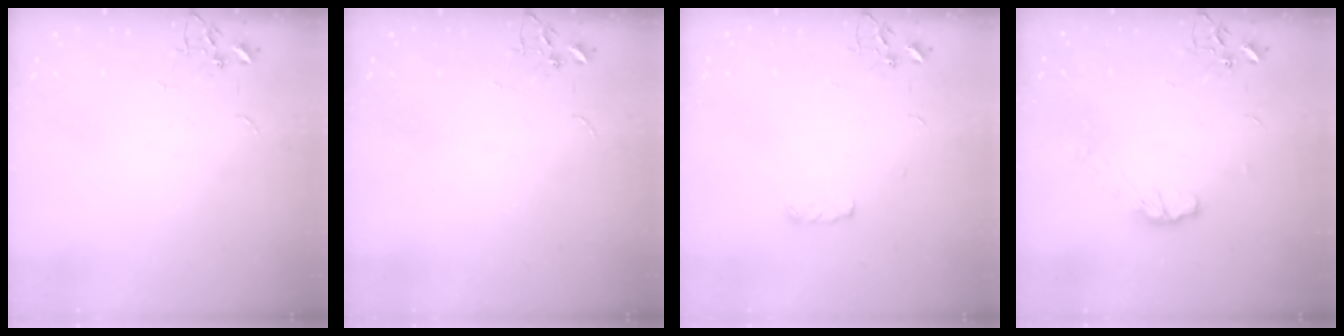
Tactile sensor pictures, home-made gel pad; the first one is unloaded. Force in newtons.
{"total": 0.0}
{"total": 4.1, "press": 4.1, "slide": 0.6}
{"total": 6.3, "press": 6.3, "slide": 0.5}